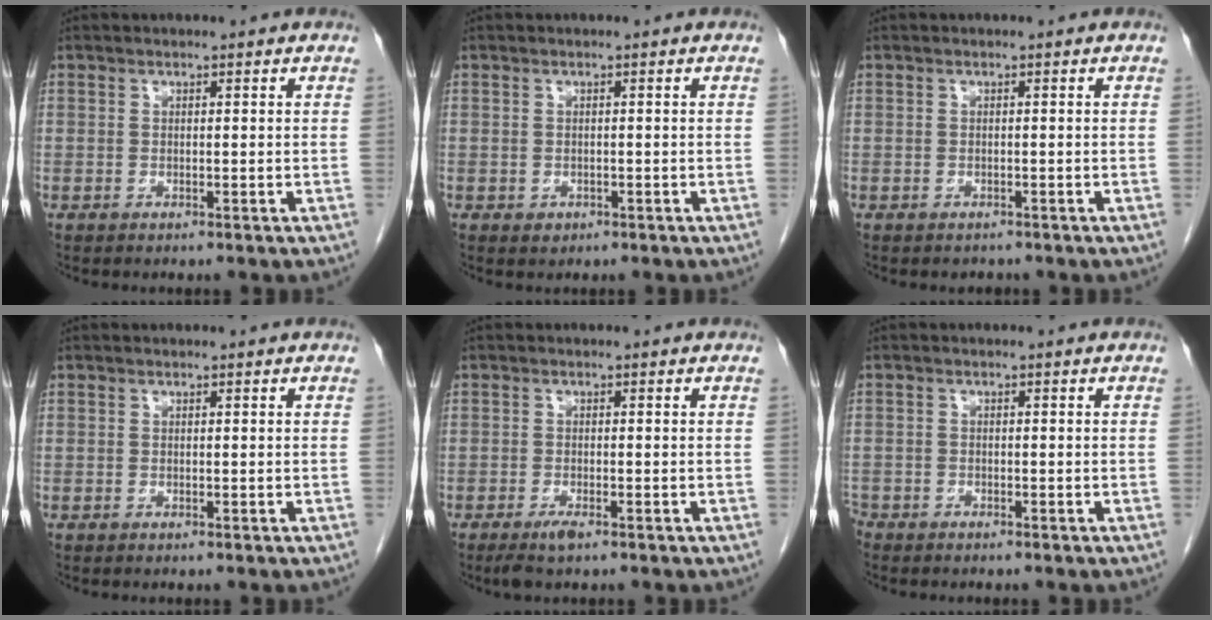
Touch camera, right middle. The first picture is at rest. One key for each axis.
{"total": 0.9, "fx": -0.4, "fy": 0.8, "fz": 0.3, "tx": -0.009, "ty": 0.002, "tz": 0.001}
{"total": 0.9, "fx": -0.8, "fy": 0.5, "fz": 0.1, "tx": -0.009, "ty": -0.001, "tz": -0.011}
{"total": 0.0}
{"total": 2.4, "fx": -1.6, "fy": 0.4, "fz": 1.7, "tx": -0.038, "ty": -0.005, "tz": -0.028}
{"total": 2.1, "fx": -1.8, "fy": 1.1, "fz": 0.4, "tx": -0.013, "ty": 0.000, "tz": -0.033}